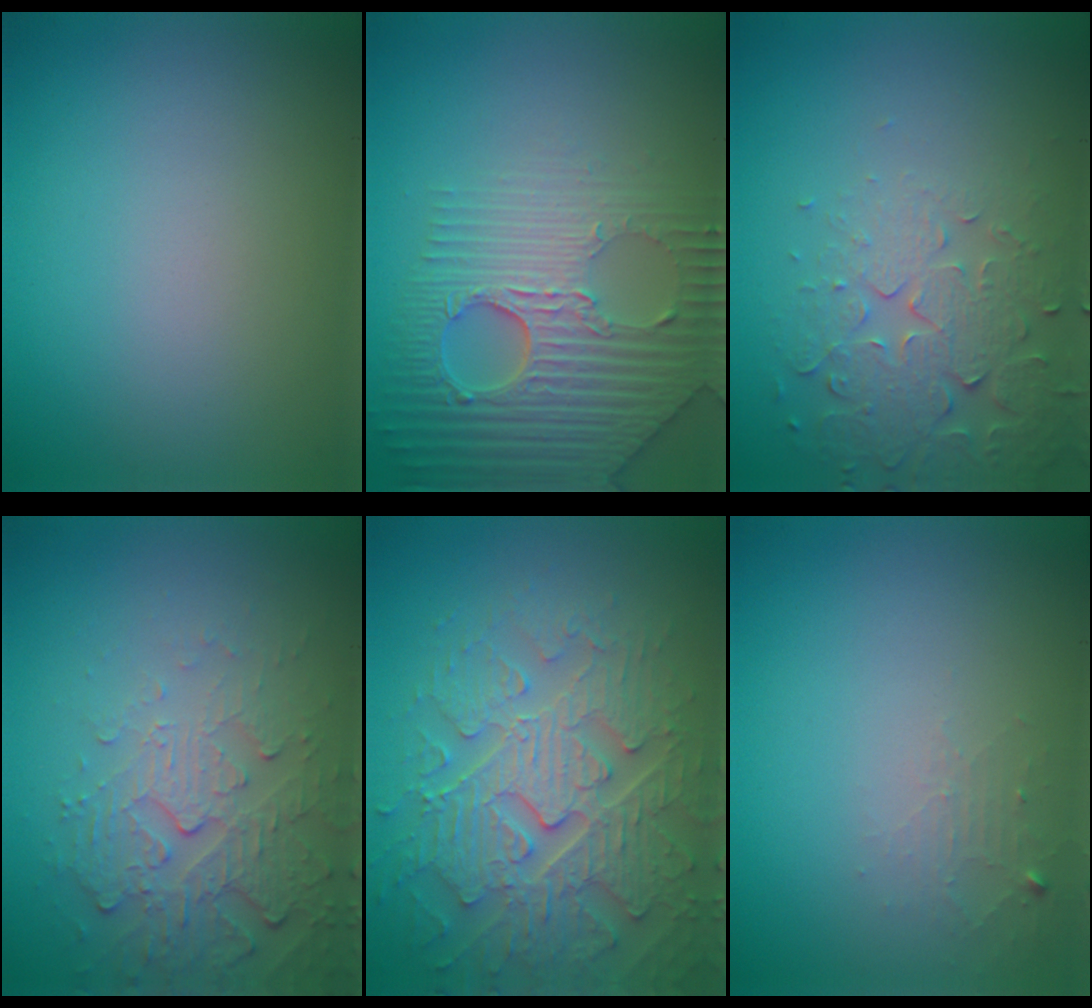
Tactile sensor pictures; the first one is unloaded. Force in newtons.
{"total": 6.9, "press": 5.6, "slide": 4.1}
{"total": 5.0, "press": 3.7, "slide": 3.3}
{"total": 5.6, "press": 3.7, "slide": 4.2}
{"total": 7.4, "press": 6.0, "slide": 4.3}
{"total": 1.3, "press": 1.3, "slide": 0.2}